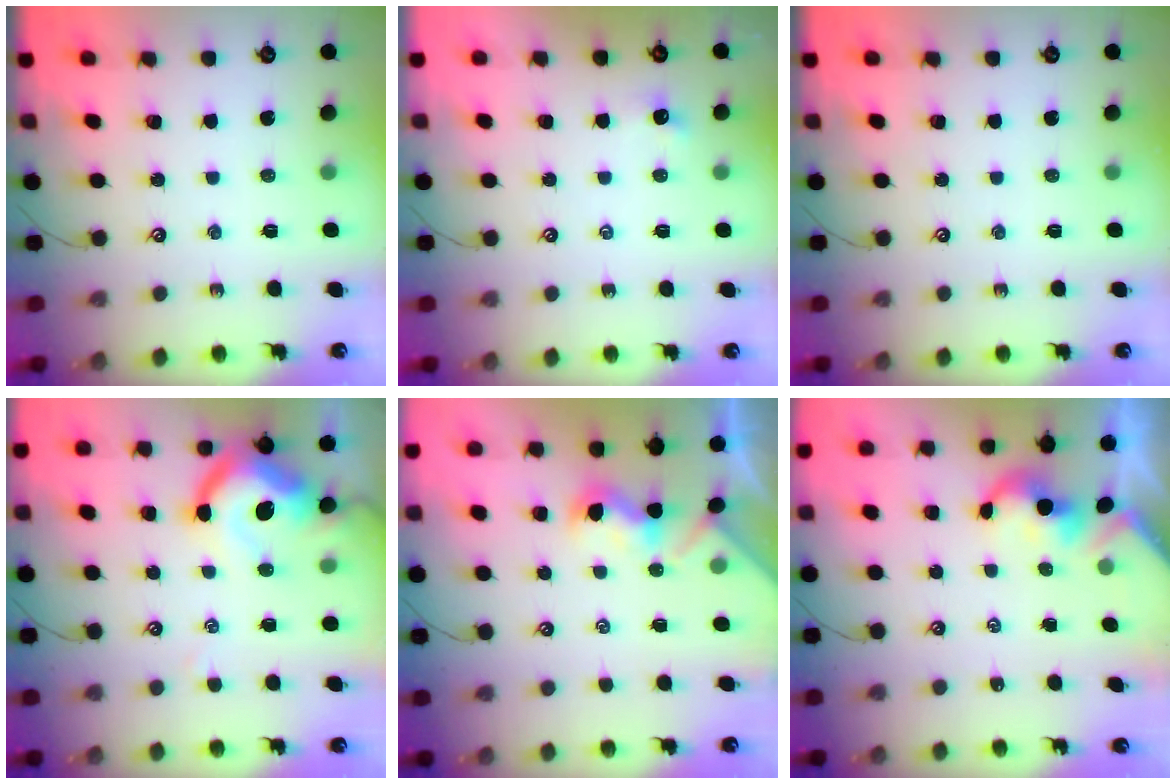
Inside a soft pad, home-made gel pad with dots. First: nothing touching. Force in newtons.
{"total": 2.7, "press": 2.7, "slide": 0.4}
{"total": 0.0}
{"total": 11.0, "press": 10.9, "slide": 1.7}
{"total": 0.8, "press": 0.4, "slide": 0.7}
{"total": 1.7, "press": 1.7, "slide": 0.2}